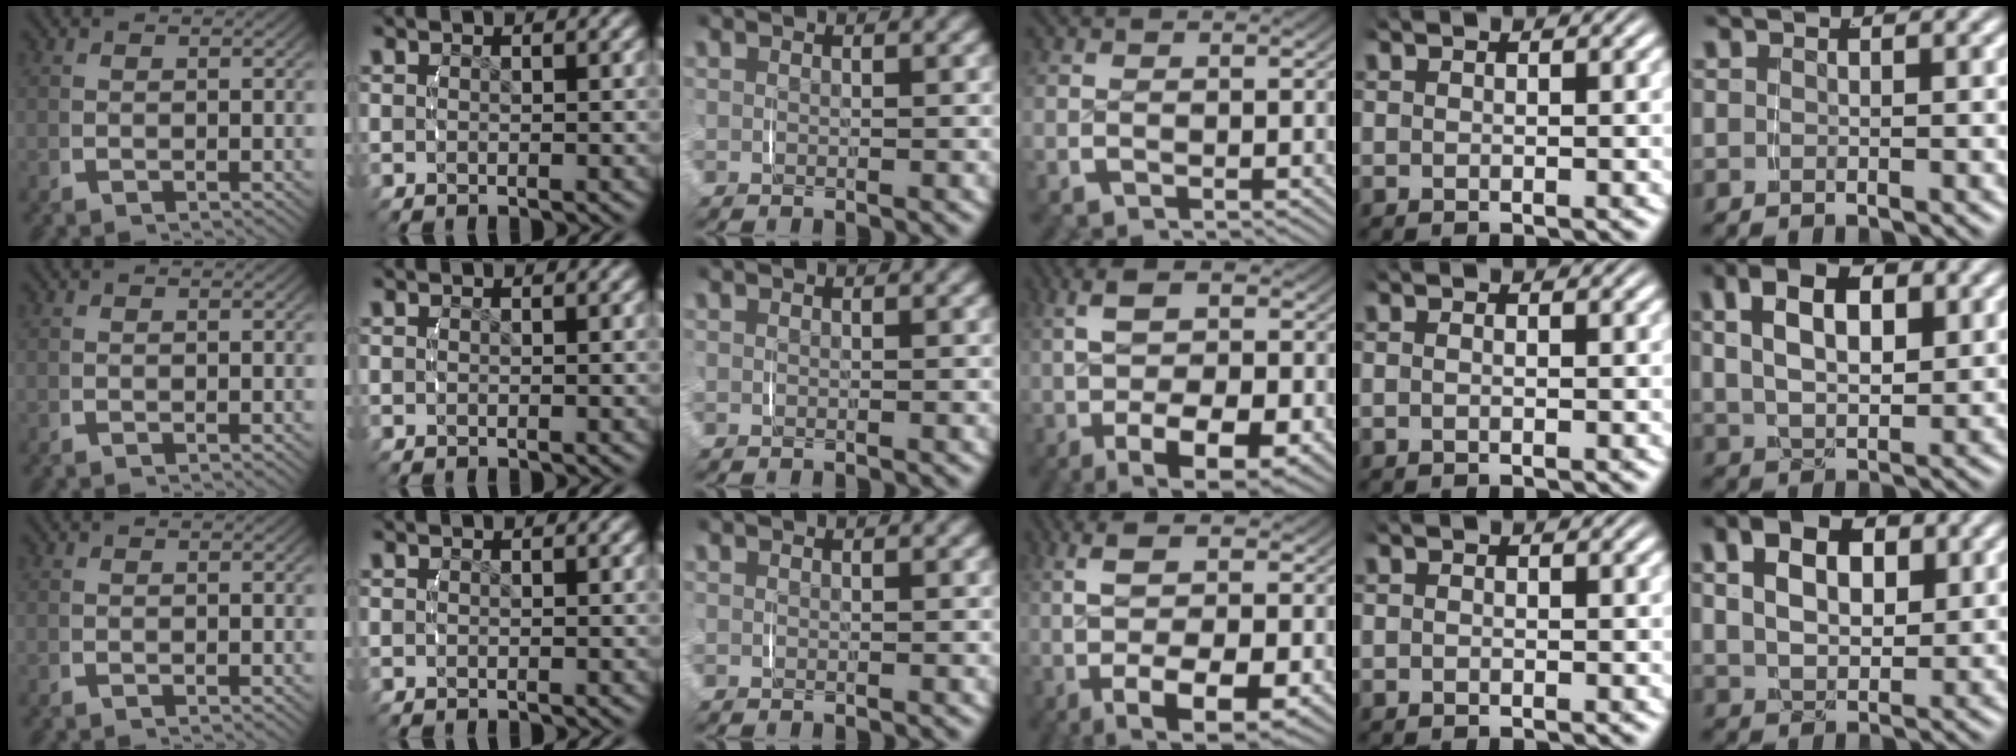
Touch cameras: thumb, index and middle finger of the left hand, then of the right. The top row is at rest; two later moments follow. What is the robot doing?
{"motion": "lift_and_place", "object": "scarf"}